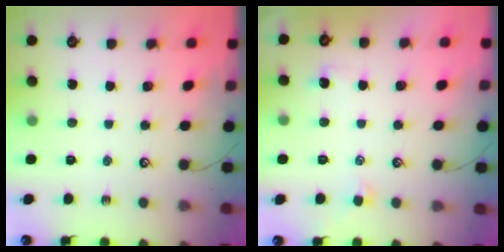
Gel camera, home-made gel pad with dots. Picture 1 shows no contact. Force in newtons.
{"total": 0.6, "press": 0.1, "slide": 0.6}